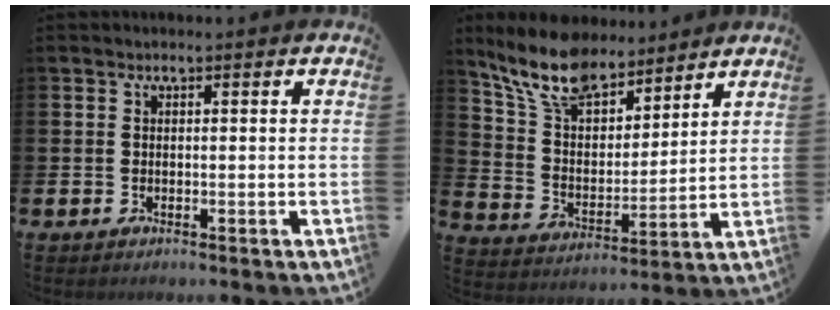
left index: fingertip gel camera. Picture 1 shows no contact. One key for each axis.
{"total": 10.7, "fx": 9.3, "fy": 3.9, "fz": 3.8, "tx": -0.114, "ty": -0.041, "tz": 0.170}